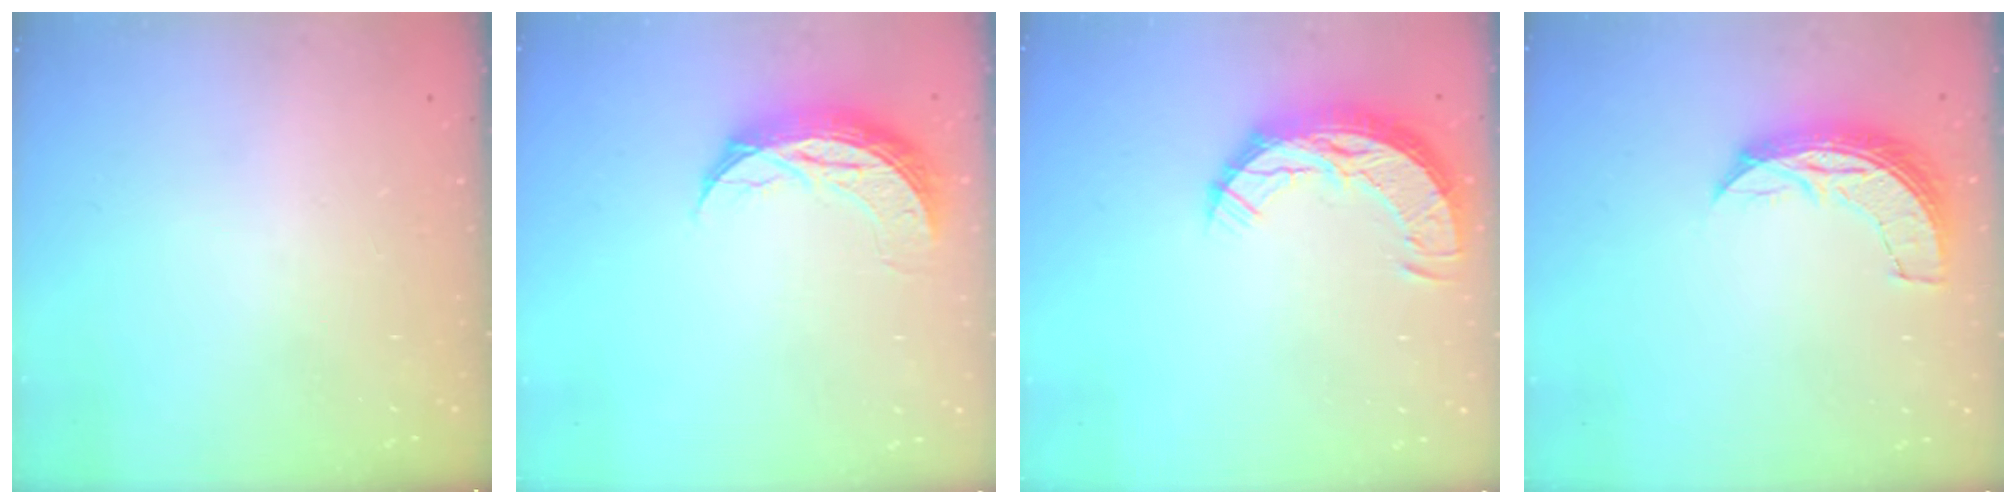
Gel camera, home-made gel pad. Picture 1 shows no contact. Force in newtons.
{"total": 9.3, "press": 9.3, "slide": 0.7}
{"total": 10.6, "press": 10.5, "slide": 0.8}
{"total": 7.6, "press": 7.6, "slide": 0.7}